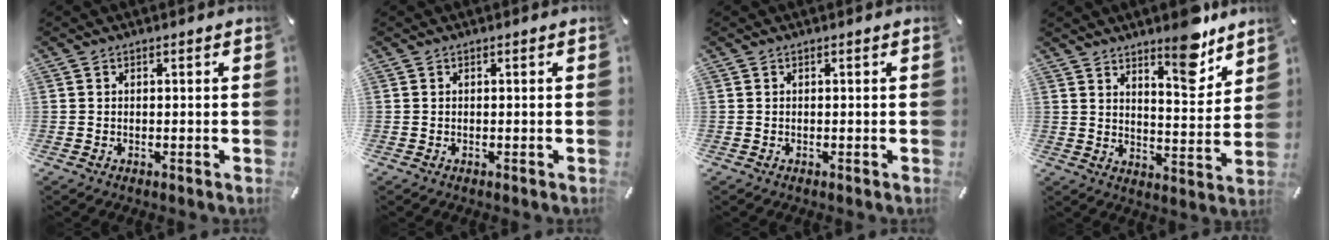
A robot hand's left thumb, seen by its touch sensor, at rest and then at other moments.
{"total": 0.0}
{"total": 0.0}
{"total": 11.1, "force": [8.6, 3.5, 6.0], "torque": [-0.068, -0.071, 0.145]}